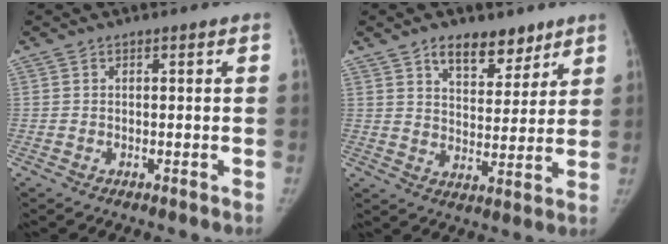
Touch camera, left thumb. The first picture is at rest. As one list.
[{"total": 9.8, "force": [6.6, 5.4, 4.8], "torque": [-0.039, -0.040, 0.108]}]